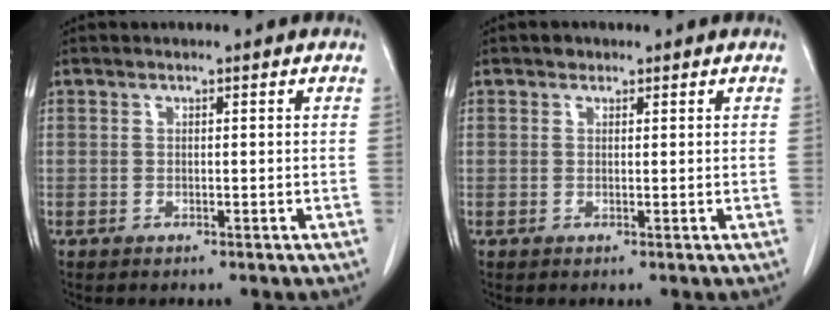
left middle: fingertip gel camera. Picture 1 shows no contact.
{"total": 0.8, "force": [0.6, 0.6, 0.1], "torque": [0.000, 0.001, 0.006]}